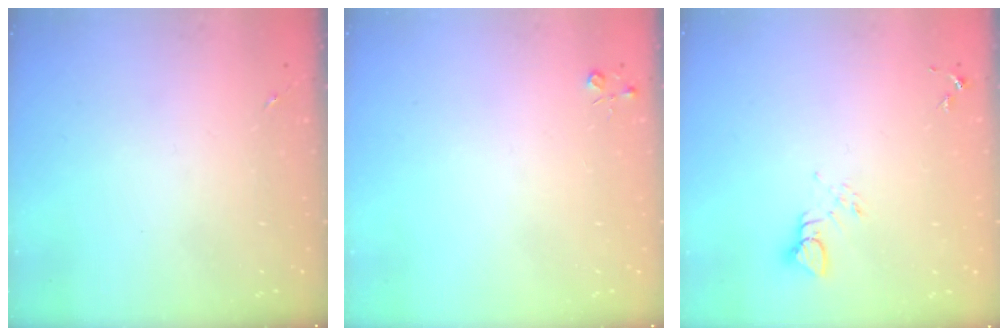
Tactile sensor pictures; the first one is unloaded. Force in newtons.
{"total": 3.0, "press": 3.0, "slide": 0.4}
{"total": 3.8, "press": 3.8, "slide": 0.5}